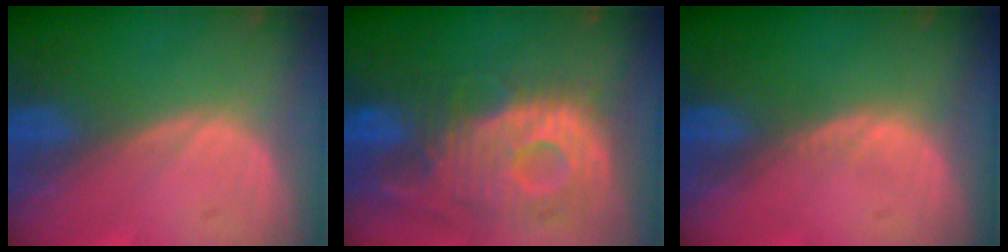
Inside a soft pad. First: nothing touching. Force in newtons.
{"total": 11.8, "press": 10.6, "slide": 5.2}
{"total": 0.7, "press": 0.6, "slide": 0.3}